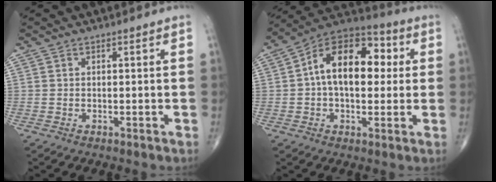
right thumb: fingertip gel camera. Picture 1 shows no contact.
{"total": 16.7, "force": [2.2, 10.0, 13.3], "torque": [-0.182, 0.030, 0.023]}